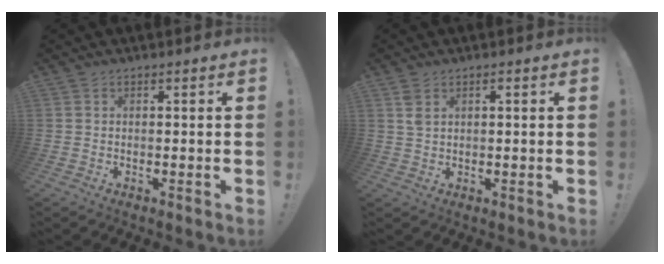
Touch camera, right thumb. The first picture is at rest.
{"total": 2.7, "force": [1.0, 1.7, 1.8], "torque": [-0.044, 0.009, 0.019]}